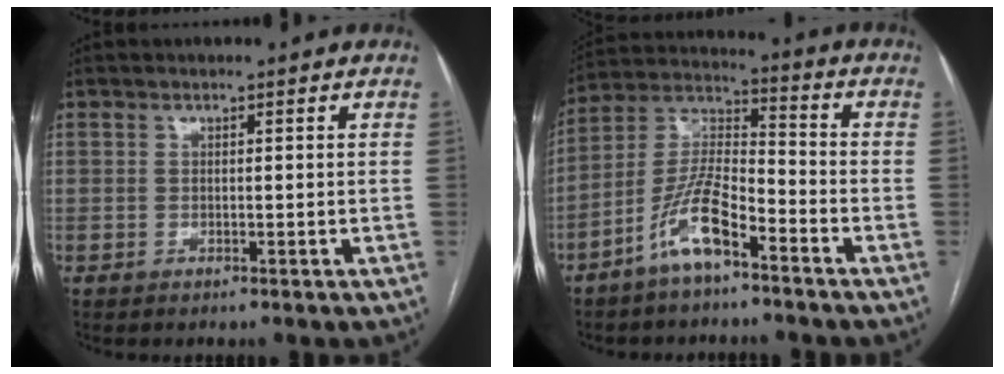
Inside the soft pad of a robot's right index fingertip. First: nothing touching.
{"total": 10.1, "force": [-6.1, 2.5, 7.6], "torque": [-0.166, 0.005, -0.120]}